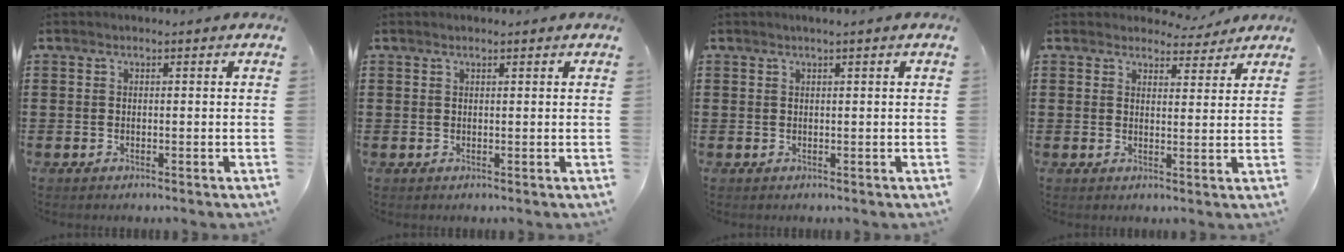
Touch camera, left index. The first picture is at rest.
{"total": 0.6, "force": [0.4, 0.1, 0.4], "torque": [-0.009, 0.000, 0.008]}
{"total": 0.7, "force": [0.4, -0.1, 0.6], "torque": [-0.010, -0.002, 0.007]}
{"total": 4.0, "force": [3.8, 1.0, 0.6], "torque": [-0.016, -0.013, 0.070]}